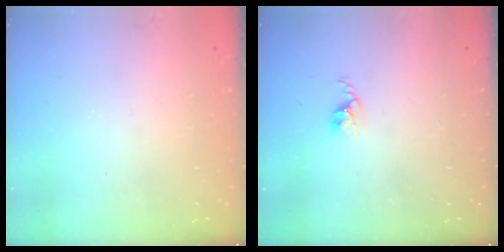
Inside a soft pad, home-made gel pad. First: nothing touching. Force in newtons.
{"total": 2.6, "press": 2.6, "slide": 0.4}